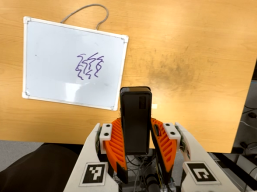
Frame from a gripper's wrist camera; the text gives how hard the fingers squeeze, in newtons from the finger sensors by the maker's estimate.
{"total": 4.5, "left": 3.4, "right": 5.6}